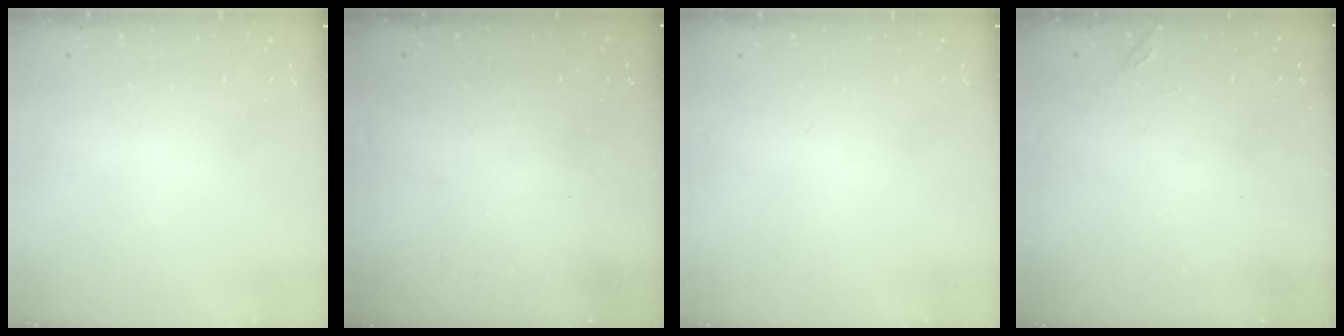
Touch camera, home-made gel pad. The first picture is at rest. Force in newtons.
{"total": 2.9, "press": 2.8, "slide": 1.0}
{"total": 0.0}
{"total": 5.5, "press": 5.5, "slide": 0.1}